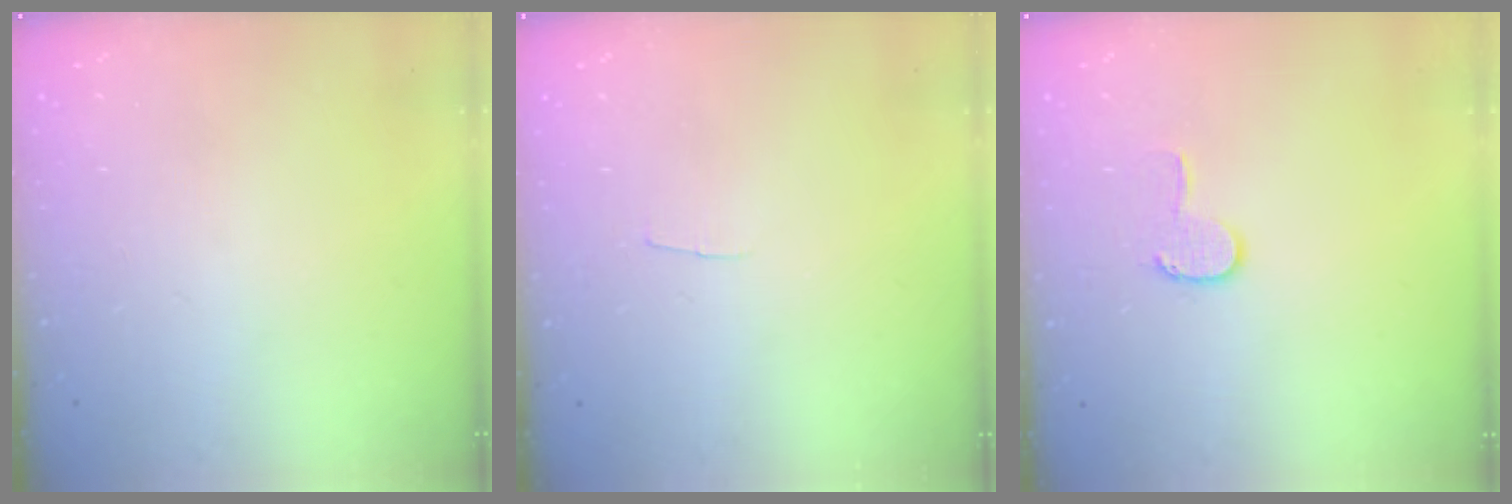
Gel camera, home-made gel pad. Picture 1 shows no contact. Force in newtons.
{"total": 2.0, "press": 2.0, "slide": 0.2}
{"total": 6.9, "press": 6.8, "slide": 0.7}